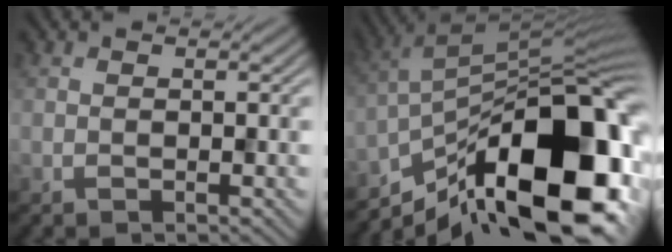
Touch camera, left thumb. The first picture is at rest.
{"total": 19.4, "force": [-10.0, 8.4, 14.3], "torque": [-0.226, -0.011, -0.168]}